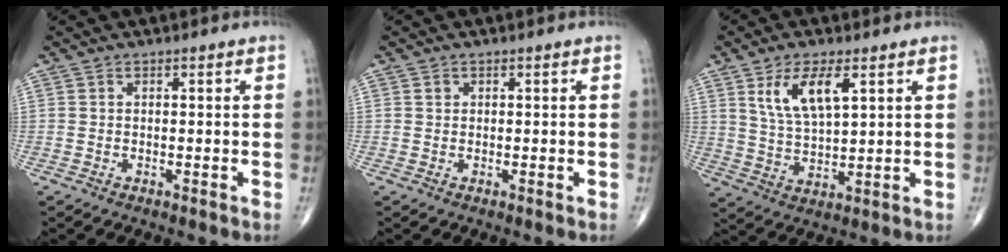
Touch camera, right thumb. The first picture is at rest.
{"total": 0.7, "force": [0.3, 0.6, 0.2], "torque": [0.000, 0.000, 0.005]}
{"total": 9.4, "force": [4.2, 3.7, 7.5], "torque": [-0.133, -0.020, 0.087]}